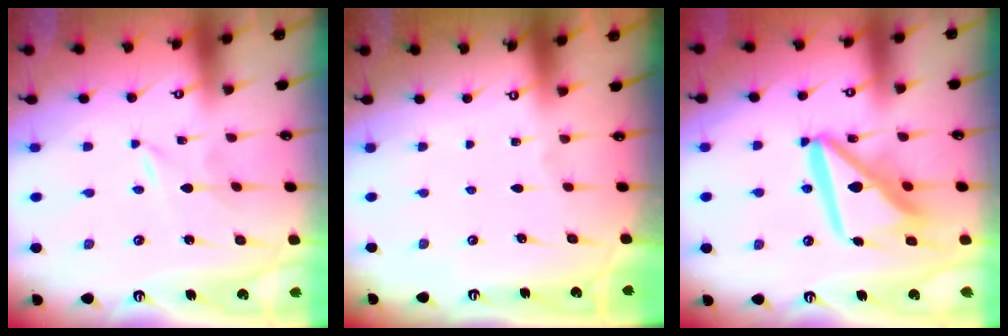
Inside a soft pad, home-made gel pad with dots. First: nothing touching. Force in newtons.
{"total": 0.0}
{"total": 15.4, "press": 15.3, "slide": 1.8}